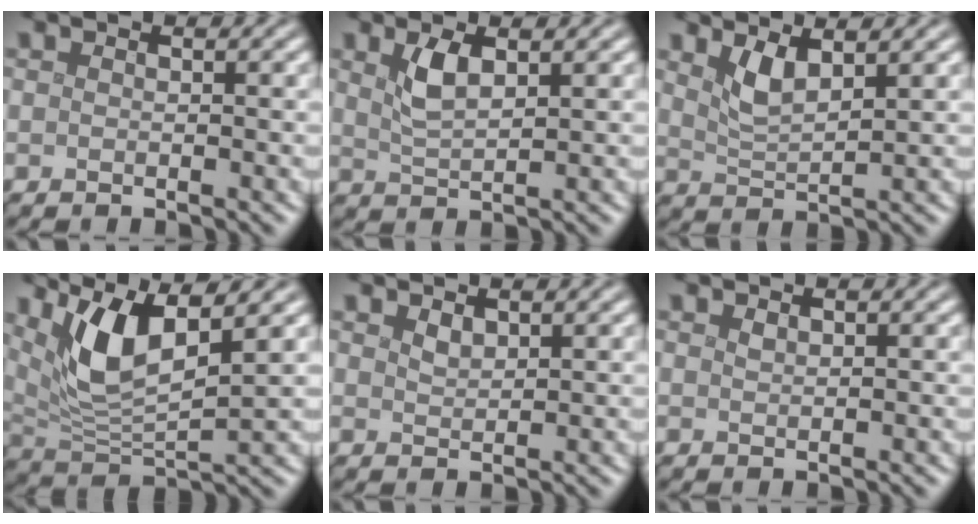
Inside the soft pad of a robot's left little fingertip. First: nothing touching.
{"total": 2.5, "force": [1.3, 0.8, 2.0], "torque": [-0.043, -0.002, 0.027]}
{"total": 2.5, "force": [1.7, 0.6, 1.8], "torque": [-0.039, -0.011, 0.037]}
{"total": 6.0, "force": [2.9, 1.8, 4.9], "torque": [-0.104, -0.010, 0.059]}
{"total": 1.1, "force": [0.9, 0.4, 0.5], "torque": [-0.013, -0.001, 0.022]}
{"total": 0.6, "force": [0.5, 0.2, 0.3], "torque": [-0.006, -0.001, 0.012]}